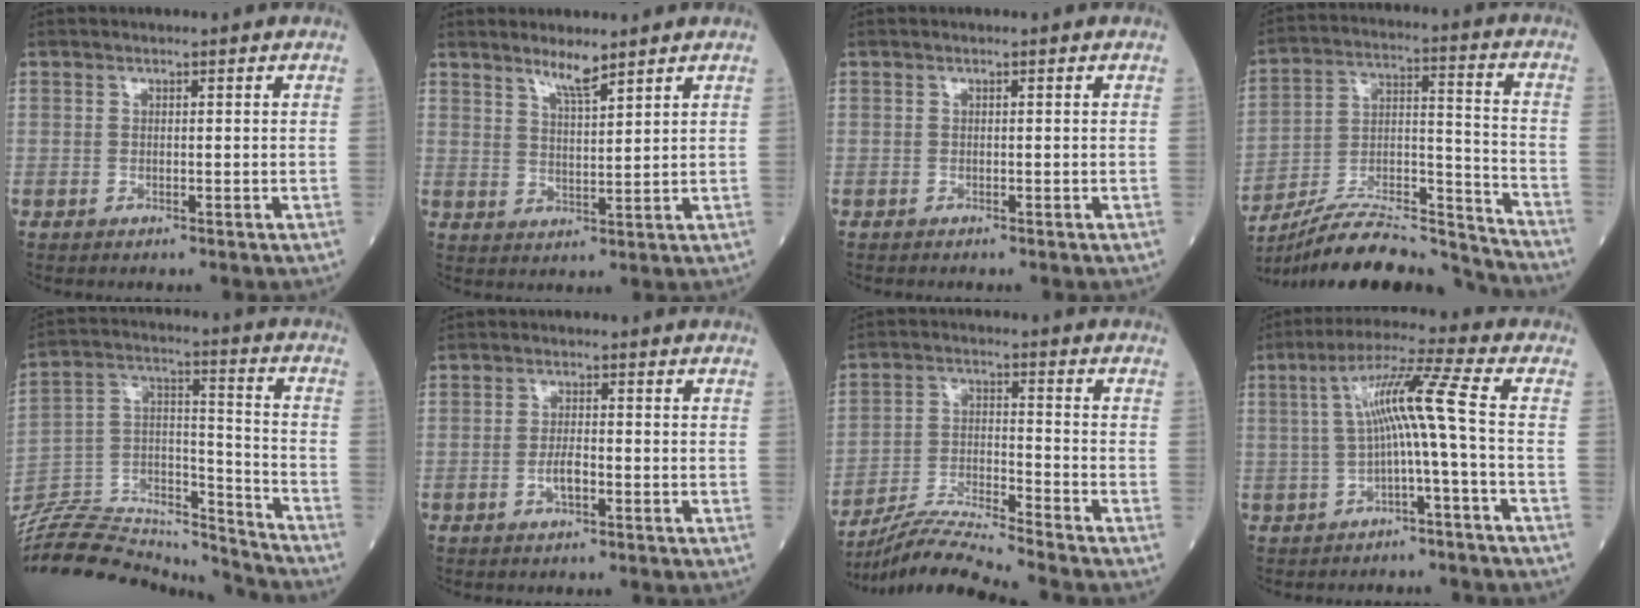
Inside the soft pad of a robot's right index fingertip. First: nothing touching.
{"total": 3.9, "force": [3.3, 0.0, 2.1], "torque": [-0.043, -0.008, 0.061]}
{"total": 0.0}
{"total": 21.3, "force": [-20.2, 1.8, 6.5], "torque": [-0.120, 0.018, -0.332]}
{"total": 24.2, "force": [-23.1, 4.0, 6.0], "torque": [-0.144, 0.027, -0.379]}
{"total": 2.8, "force": [-1.0, 0.8, 2.5], "torque": [-0.048, 0.002, -0.019]}
{"total": 10.3, "force": [-9.7, -2.2, 3.0], "torque": [-0.056, -0.010, -0.181]}
{"total": 8.5, "force": [-0.7, -1.4, 8.4], "torque": [-0.151, 0.029, -0.008]}